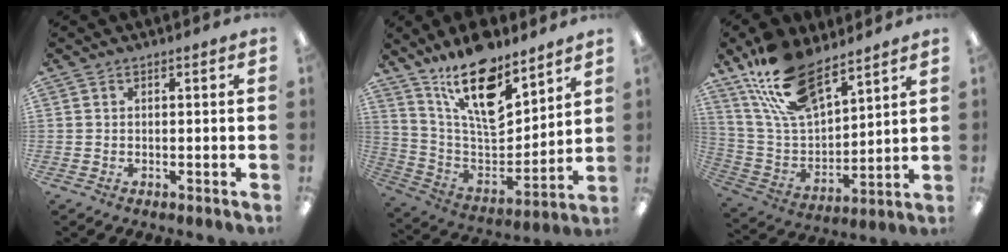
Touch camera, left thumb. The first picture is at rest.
{"total": 19.1, "force": [13.0, 7.7, 11.7], "torque": [-0.199, -0.086, 0.229]}
{"total": 18.7, "force": [13.4, 8.1, 10.2], "torque": [-0.210, -0.065, 0.246]}